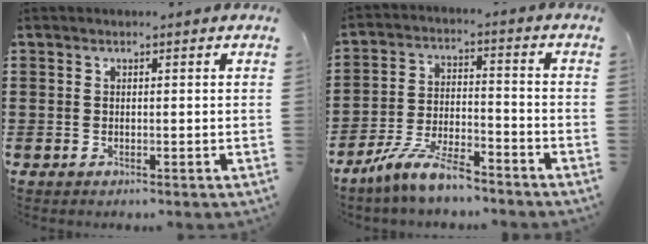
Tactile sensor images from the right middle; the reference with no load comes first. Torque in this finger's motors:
{"motor_torque": [2.14, 0.00, 0.22, 0.13]}